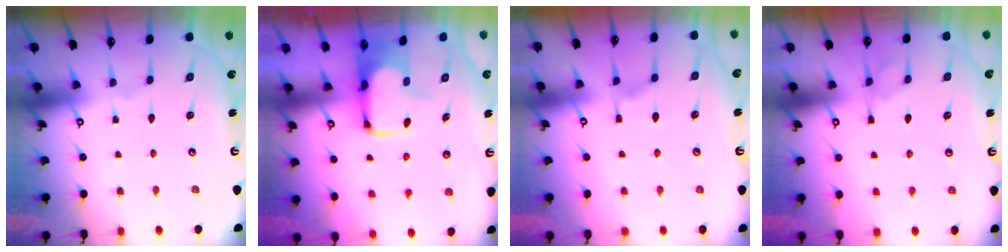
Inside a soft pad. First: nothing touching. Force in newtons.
{"total": 2.7, "press": 2.7, "slide": 0.5}
{"total": 1.5, "press": 0.6, "slide": 1.4}
{"total": 1.3, "press": 0.6, "slide": 1.1}